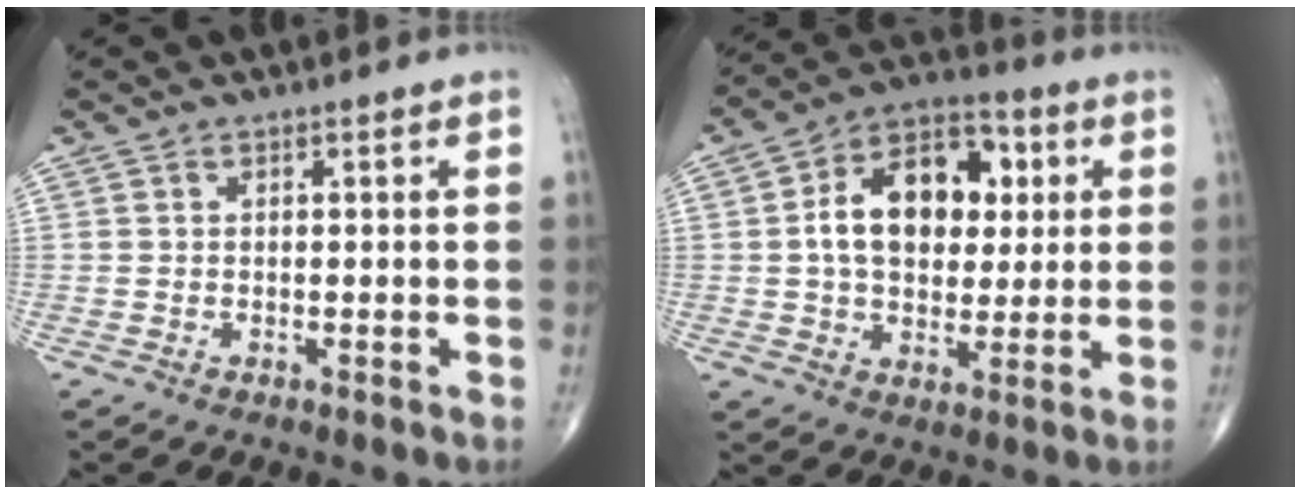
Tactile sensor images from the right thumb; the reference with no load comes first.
{"total": 16.6, "force": [2.8, 11.0, 12.2], "torque": [-0.155, 0.016, 0.038]}